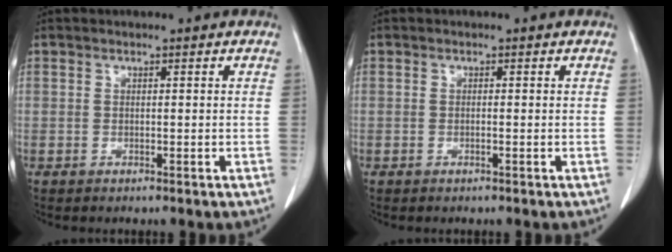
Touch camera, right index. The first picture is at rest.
{"total": 0.0}